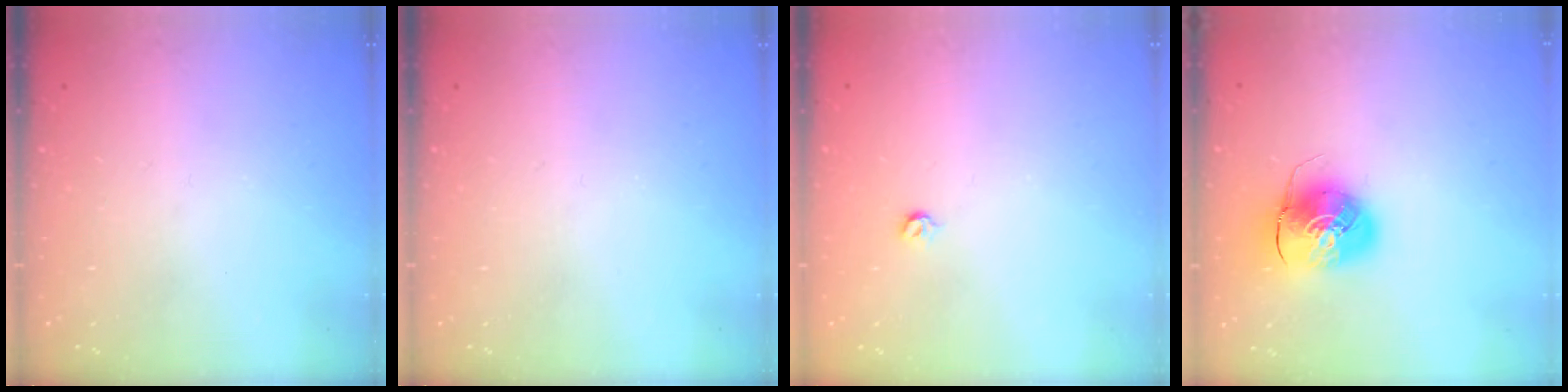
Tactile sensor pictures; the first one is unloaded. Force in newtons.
{"total": 0.0}
{"total": 3.6, "press": 3.6, "slide": 0.7}
{"total": 9.6, "press": 9.4, "slide": 1.7}